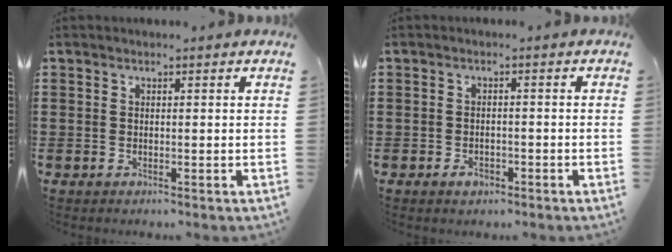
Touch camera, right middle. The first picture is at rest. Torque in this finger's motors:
{"motor_torque": [0.33, -0.27, 0.00, 0.00]}